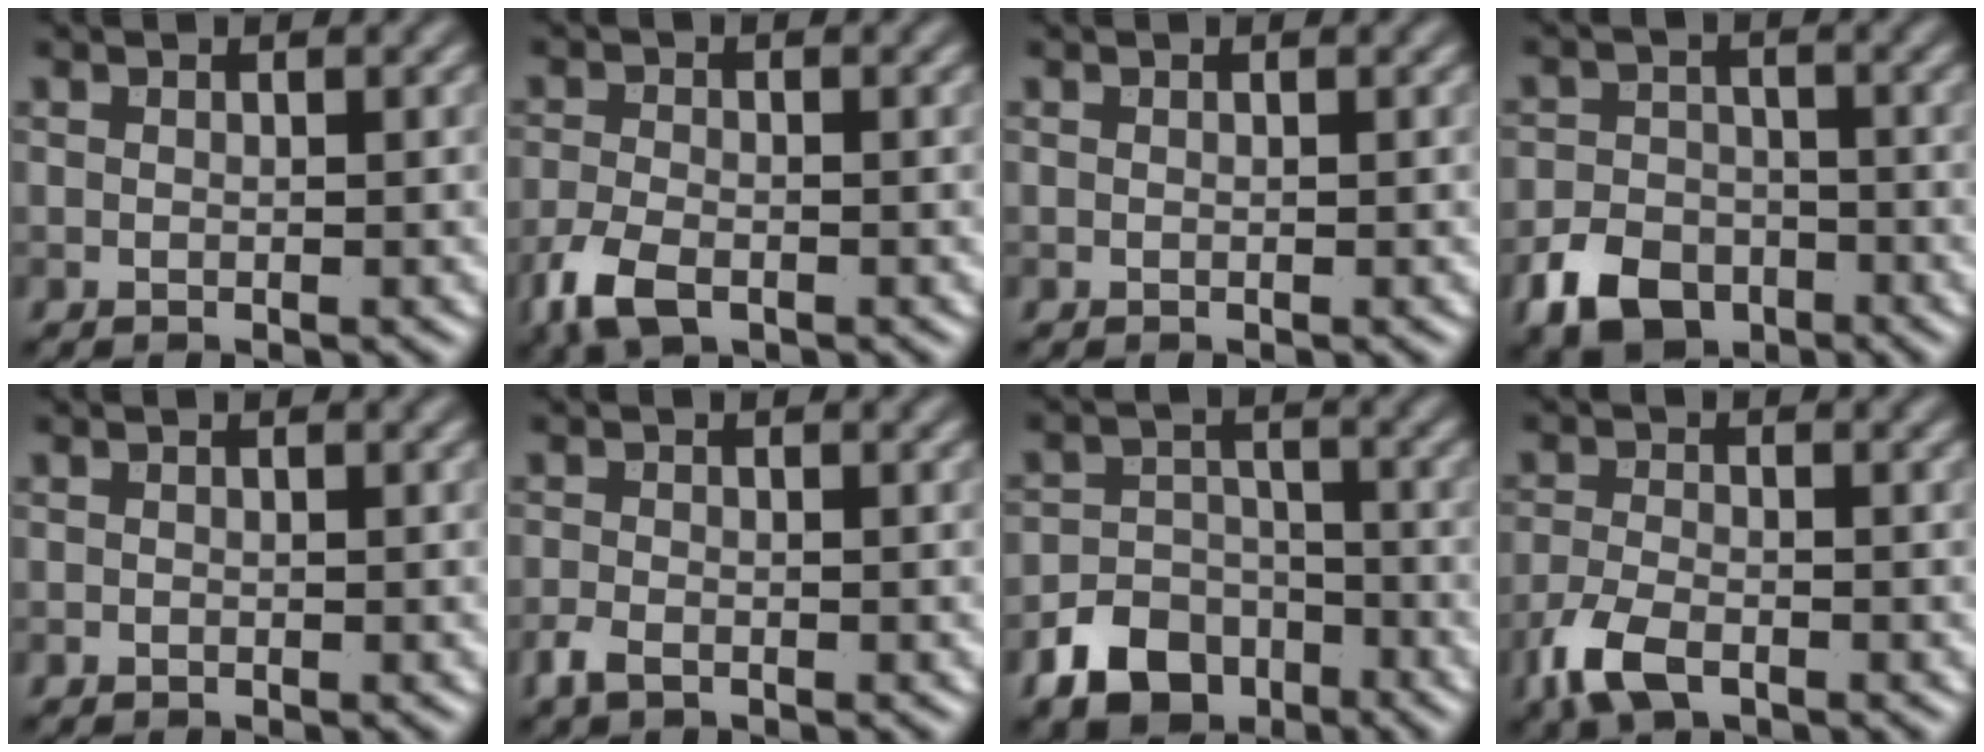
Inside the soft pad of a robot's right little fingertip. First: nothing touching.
{"total": 3.8, "force": [-2.3, 1.9, 2.4], "torque": [-0.057, -0.010, -0.053]}
{"total": 0.0}
{"total": 5.1, "force": [-2.9, 3.5, 2.3], "torque": [-0.044, -0.006, -0.060]}
{"total": 0.0}
{"total": 1.7, "force": [-1.1, 0.9, 0.9], "torque": [-0.022, -0.004, -0.025]}
{"total": 5.6, "force": [-3.4, 3.9, 2.2], "torque": [-0.034, -0.007, -0.060]}
{"total": 3.9, "force": [-2.5, 1.8, 2.5], "torque": [-0.057, -0.009, -0.057]}